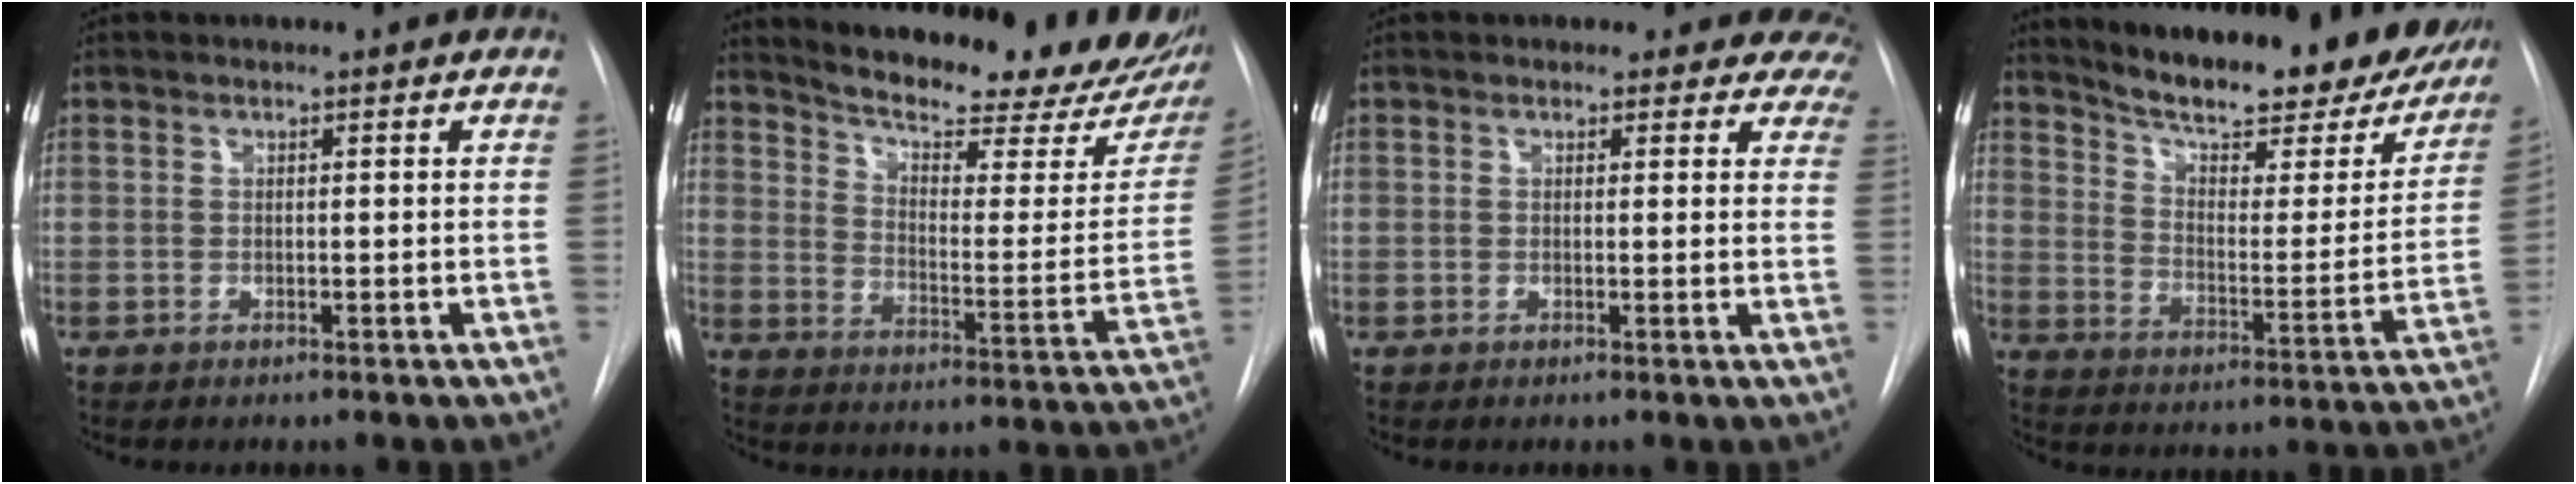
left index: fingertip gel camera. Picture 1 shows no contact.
{"total": 25.5, "force": [22.0, 5.7, 11.7], "torque": [-0.170, -0.067, 0.272]}
{"total": 7.5, "force": [6.5, 3.8, 0.3], "torque": [0.044, -0.009, 0.033]}
{"total": 26.7, "force": [22.7, 6.5, 12.4], "torque": [-0.183, -0.048, 0.291]}